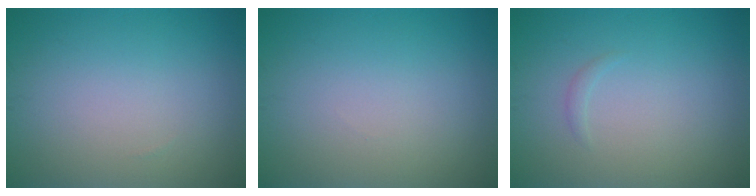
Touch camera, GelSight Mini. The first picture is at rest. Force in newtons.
{"total": 0.0}
{"total": 0.6, "press": 0.5, "slide": 0.1}